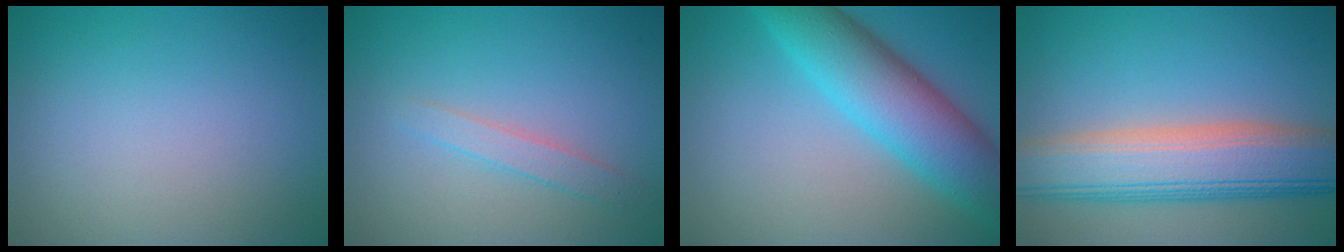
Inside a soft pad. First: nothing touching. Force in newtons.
{"total": 1.8, "press": 1.8, "slide": 0.0}
{"total": 8.5, "press": 8.5, "slide": 0.4}
{"total": 9.4, "press": 9.4, "slide": 0.4}